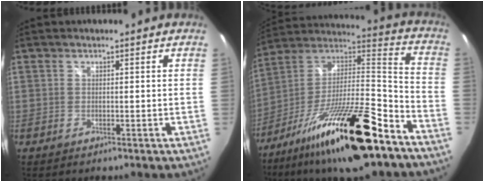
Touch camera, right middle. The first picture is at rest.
{"total": 27.3, "force": [-16.8, 6.5, 20.5], "torque": [-0.348, -0.019, -0.281]}